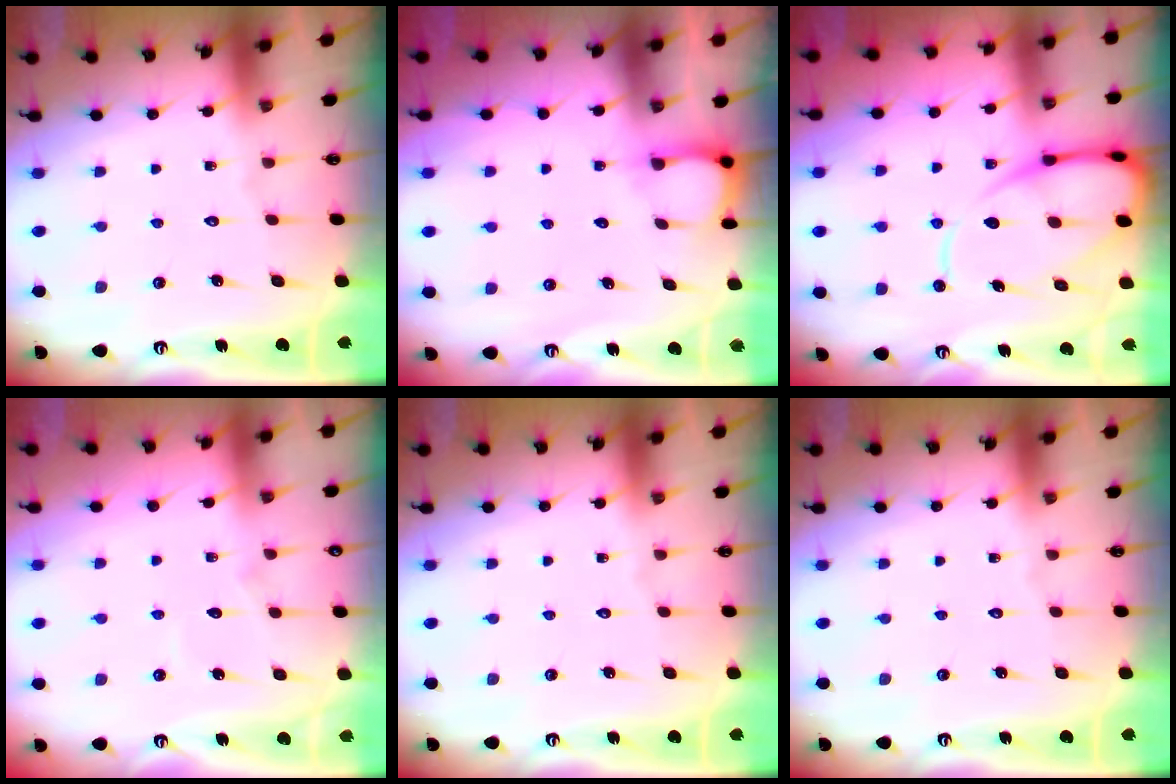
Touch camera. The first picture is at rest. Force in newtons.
{"total": 4.0, "press": 3.9, "slide": 0.4}
{"total": 12.0, "press": 11.9, "slide": 1.4}
{"total": 5.1, "press": 5.1, "slide": 0.5}
{"total": 0.0}
{"total": 0.0}